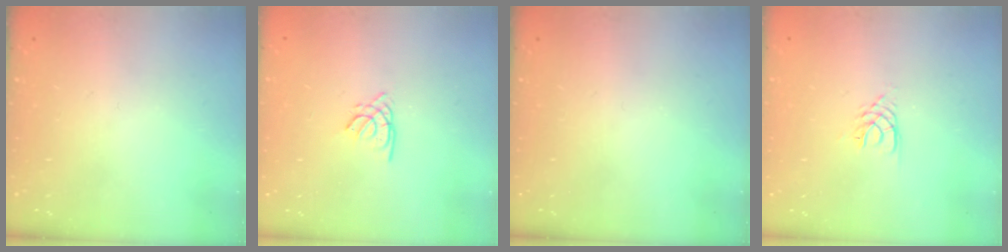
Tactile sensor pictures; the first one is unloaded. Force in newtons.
{"total": 1.5, "press": 1.4, "slide": 0.4}
{"total": 0.0}
{"total": 3.2, "press": 3.2, "slide": 0.4}